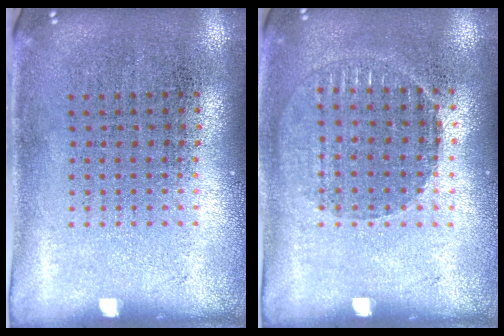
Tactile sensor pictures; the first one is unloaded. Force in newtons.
{"total": 1.0, "press": 1.0, "slide": 0.1}